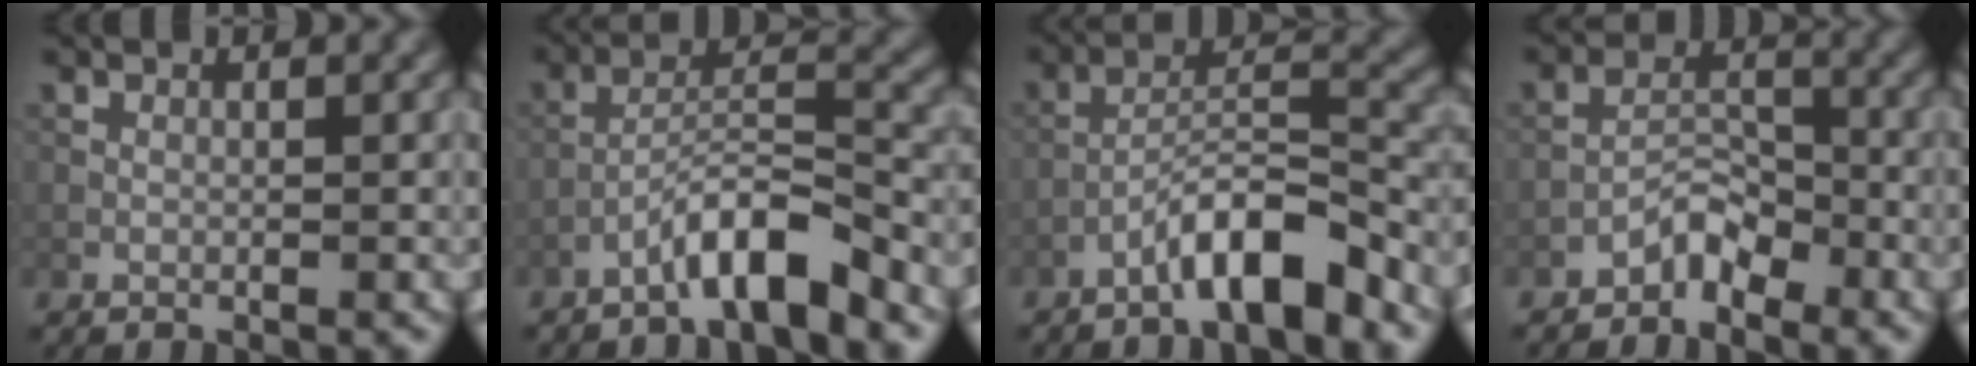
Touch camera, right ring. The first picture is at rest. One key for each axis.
{"total": 5.5, "fx": -3.9, "fy": 0.9, "fz": 3.7, "tx": -0.064, "ty": 0.015, "tz": -0.074}
{"total": 6.0, "fx": -4.1, "fy": 1.2, "fz": 4.2, "tx": -0.071, "ty": 0.014, "tz": -0.076}
{"total": 2.6, "fx": -2.1, "fy": 1.1, "fz": 0.9, "tx": -0.008, "ty": 0.016, "tz": -0.039}